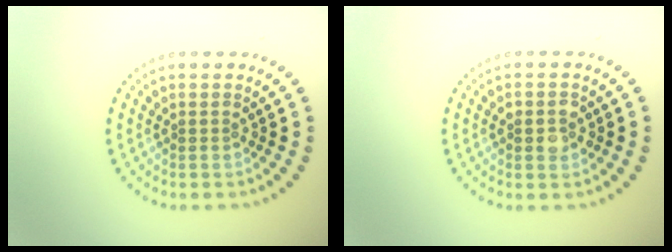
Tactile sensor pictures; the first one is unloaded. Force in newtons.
{"total": 1.7, "press": 1.7, "slide": 0.1}